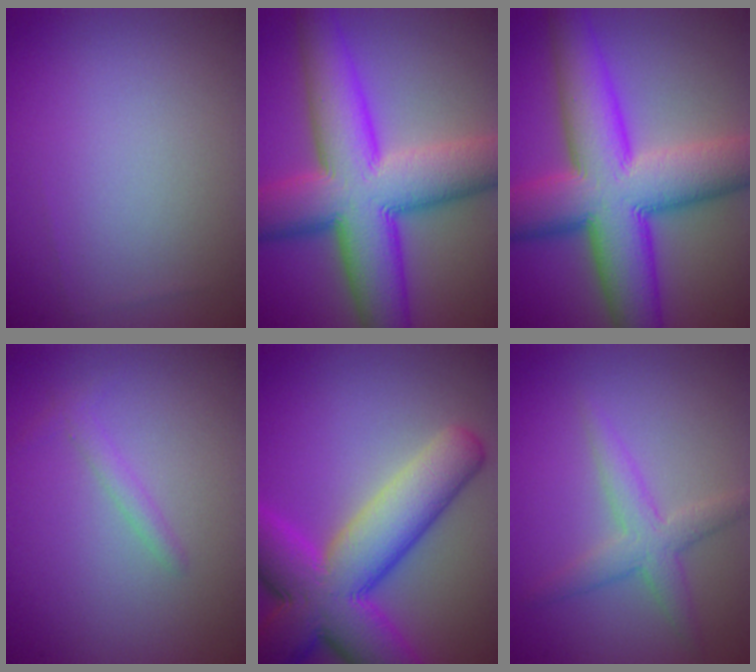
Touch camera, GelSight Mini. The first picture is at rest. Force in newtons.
{"total": 13.3, "press": 13.3, "slide": 0.4}
{"total": 13.3, "press": 13.3, "slide": 0.4}
{"total": 1.2, "press": 1.2, "slide": 0.1}
{"total": 11.8, "press": 11.8, "slide": 0.5}
{"total": 2.9, "press": 2.9, "slide": 0.1}